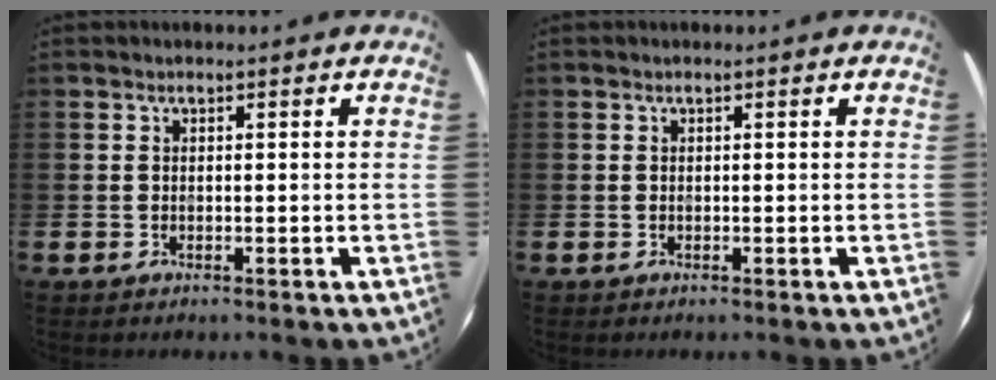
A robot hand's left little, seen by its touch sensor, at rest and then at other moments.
{"total": 0.0}